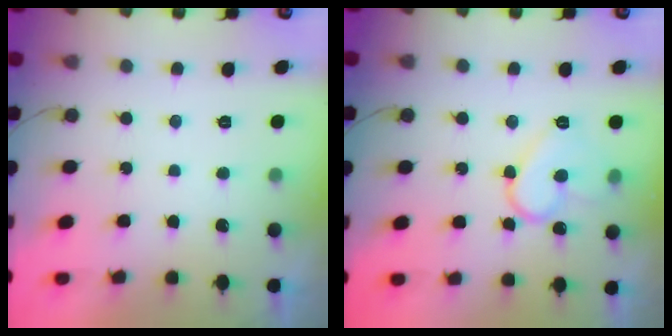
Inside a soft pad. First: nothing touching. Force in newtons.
{"total": 10.6, "press": 10.5, "slide": 1.0}